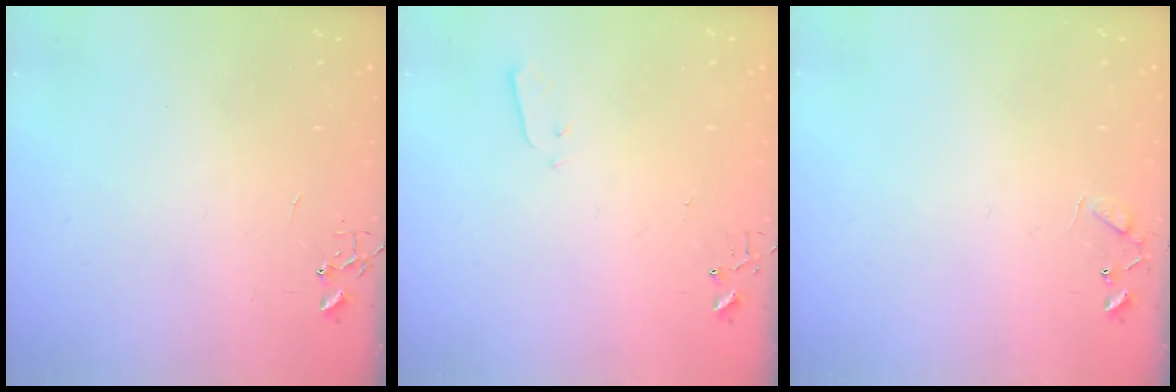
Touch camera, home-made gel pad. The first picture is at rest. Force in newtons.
{"total": 1.9, "press": 1.9, "slide": 0.4}
{"total": 5.6, "press": 5.6, "slide": 0.5}